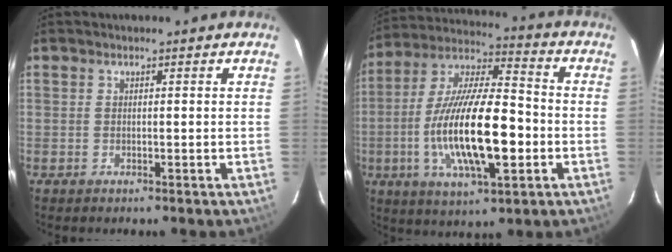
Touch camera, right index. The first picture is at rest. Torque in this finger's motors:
{"motor_torque": [1.40, -0.74, 1.05, 0.21]}